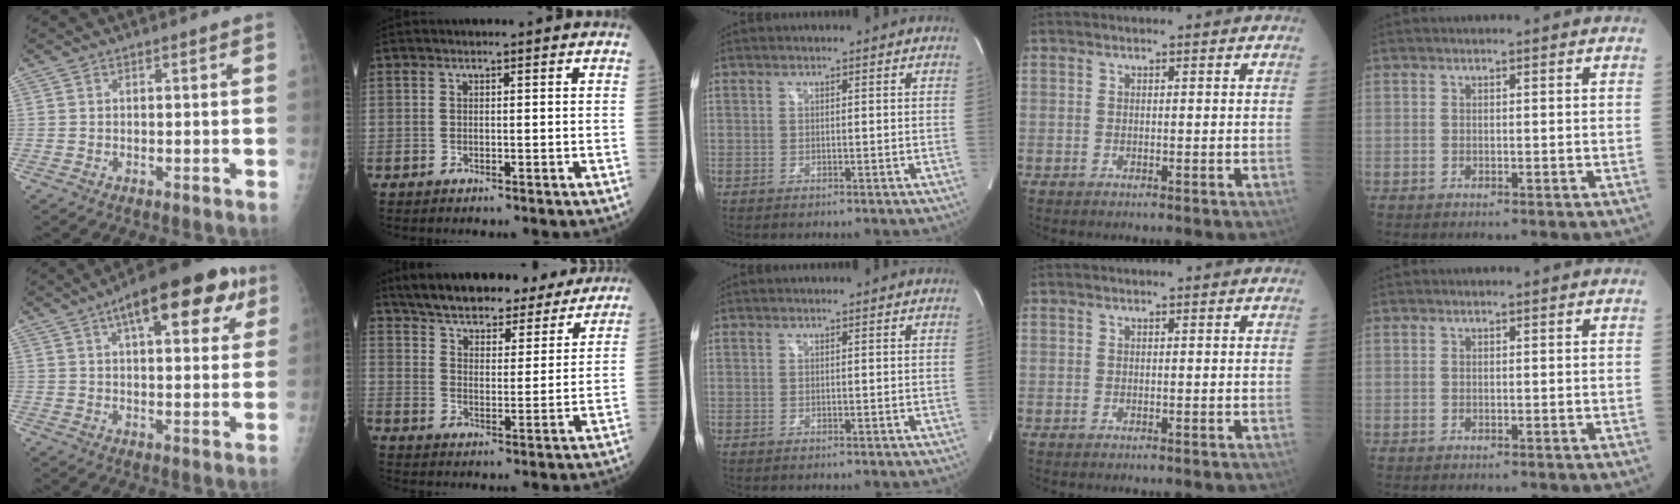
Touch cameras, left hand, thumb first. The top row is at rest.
{"thumb": {"total": 17.4, "force": [8.2, 7.1, 13.6], "torque": [-0.161, 0.003, 0.109]}, "index": {"total": 20.3, "force": [18.1, 5.4, 7.6], "torque": [-0.116, 0.012, 0.253]}}